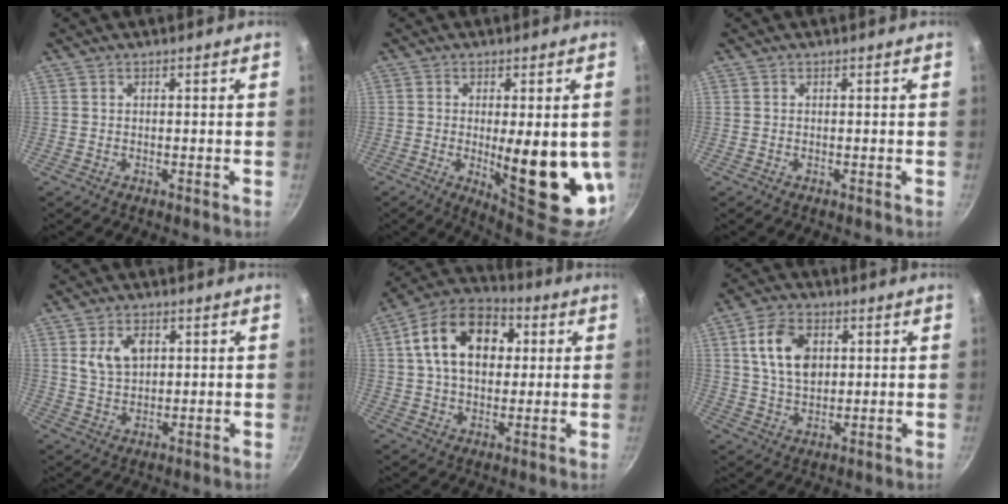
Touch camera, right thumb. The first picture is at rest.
{"total": 17.0, "force": [-2.3, 5.2, 16.0], "torque": [-0.199, -0.016, -0.017]}
{"total": 0.0}
{"total": 6.6, "force": [2.1, 4.2, 4.6], "torque": [-0.073, -0.010, 0.041]}
{"total": 17.3, "force": [4.0, 11.8, 12.1], "torque": [-0.174, 0.021, 0.050]}
{"total": 10.7, "force": [2.7, 7.1, 7.6], "torque": [-0.122, -0.004, 0.048]}